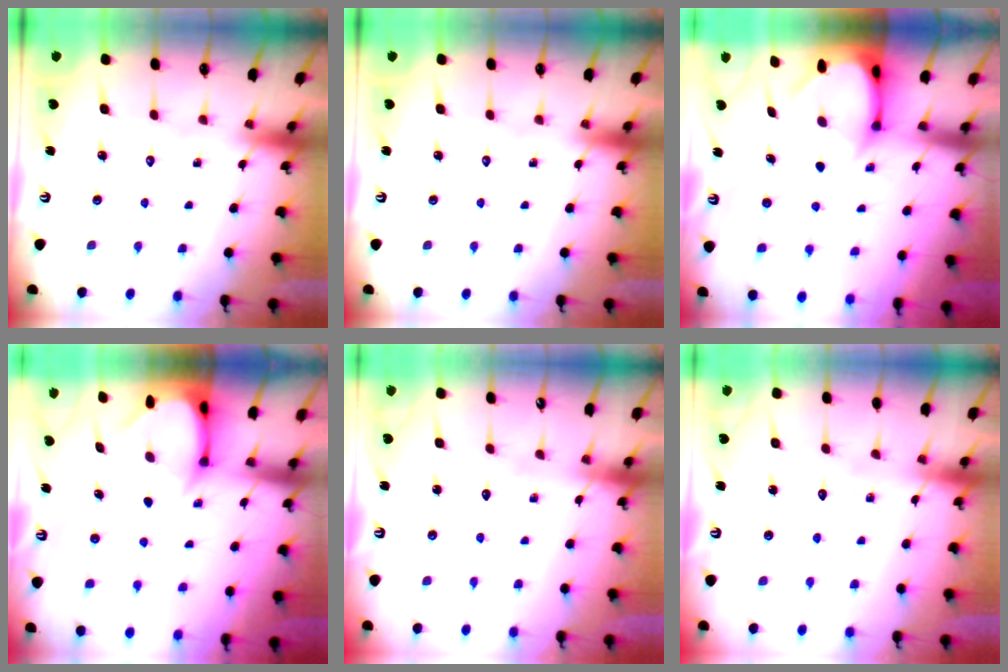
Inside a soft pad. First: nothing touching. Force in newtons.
{"total": 0.0}
{"total": 3.4, "press": 3.4, "slide": 0.3}
{"total": 3.6, "press": 3.6, "slide": 0.2}
{"total": 3.6, "press": 3.6, "slide": 0.4}
{"total": 4.9, "press": 4.9, "slide": 0.3}